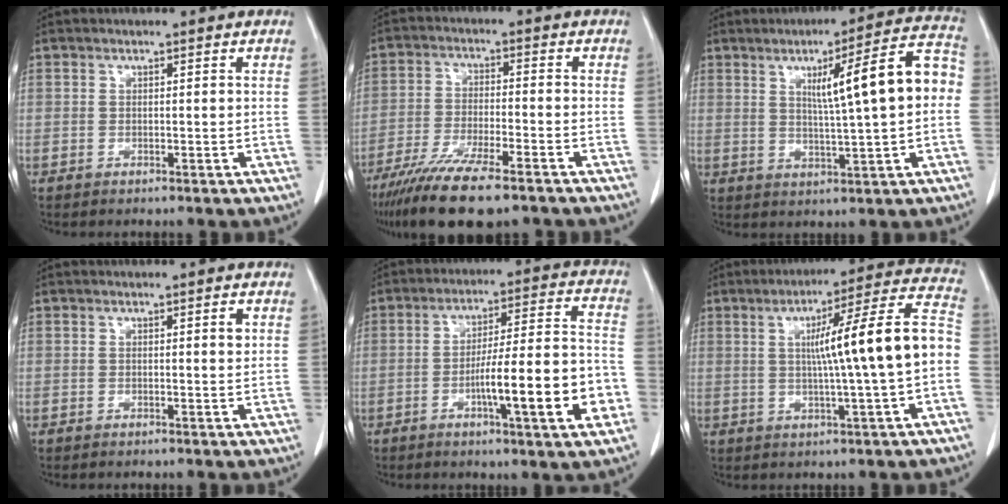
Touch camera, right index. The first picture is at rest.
{"total": 14.2, "force": [-10.7, 2.1, 9.0], "torque": [-0.168, -0.036, -0.180]}
{"total": 12.9, "force": [1.6, 0.5, 12.8], "torque": [-0.179, 0.025, 0.023]}
{"total": 0.9, "force": [0.3, 0.0, 0.9], "torque": [-0.014, 0.001, 0.003]}
{"total": 16.0, "force": [-5.1, 1.0, 15.1], "torque": [-0.235, 0.007, -0.077]}
{"total": 14.6, "force": [-0.2, -0.6, 14.6], "torque": [-0.206, 0.024, -0.005]}